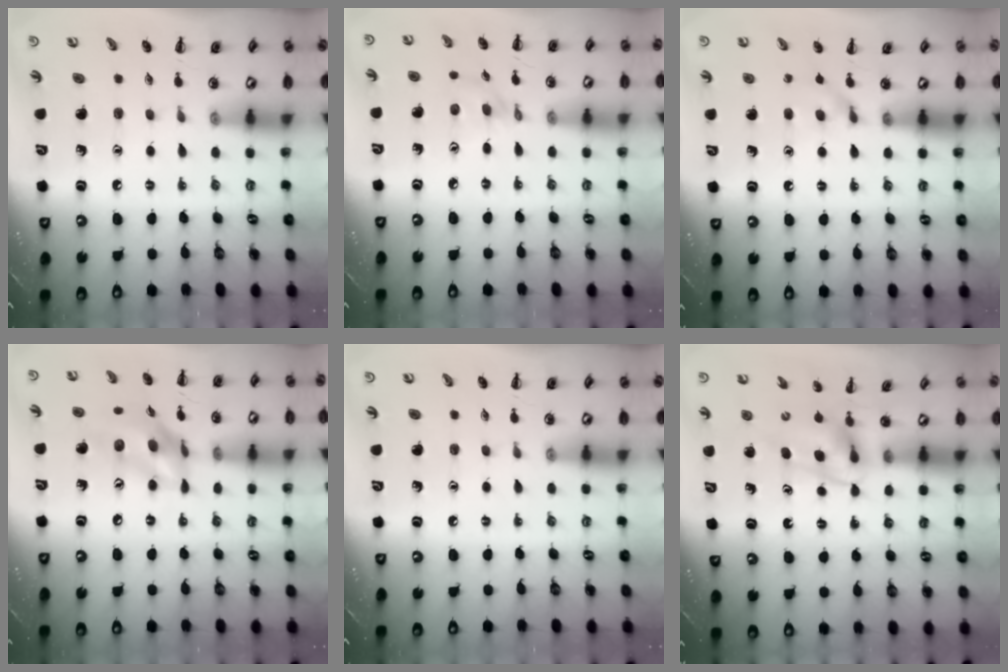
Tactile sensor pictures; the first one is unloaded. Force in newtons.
{"total": 3.2, "press": 2.9, "slide": 1.3}
{"total": 4.1, "press": 3.8, "slide": 1.4}
{"total": 13.3, "press": 12.9, "slide": 3.5}
{"total": 0.0}
{"total": 5.4, "press": 5.4, "slide": 0.5}